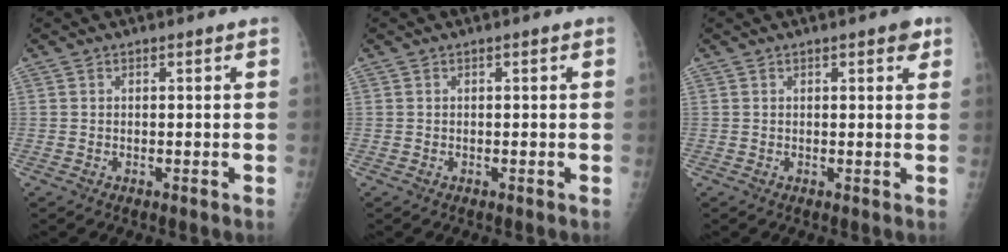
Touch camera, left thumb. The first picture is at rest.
{"total": 0.0}
{"total": 2.8, "force": [1.5, 0.9, 2.2], "torque": [-0.019, -0.002, 0.014]}